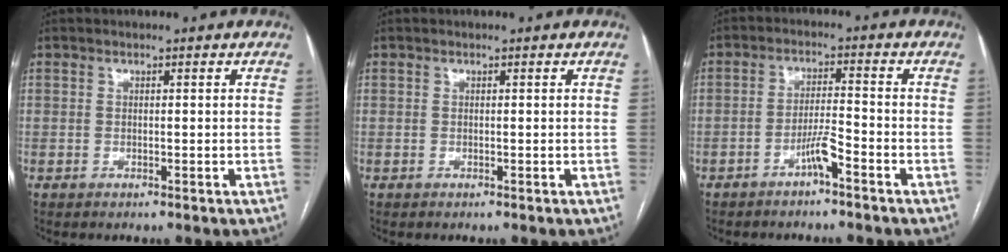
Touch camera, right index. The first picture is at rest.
{"total": 0.0}
{"total": 3.9, "force": [-2.6, 0.0, 2.9], "torque": [-0.055, 0.005, -0.048]}